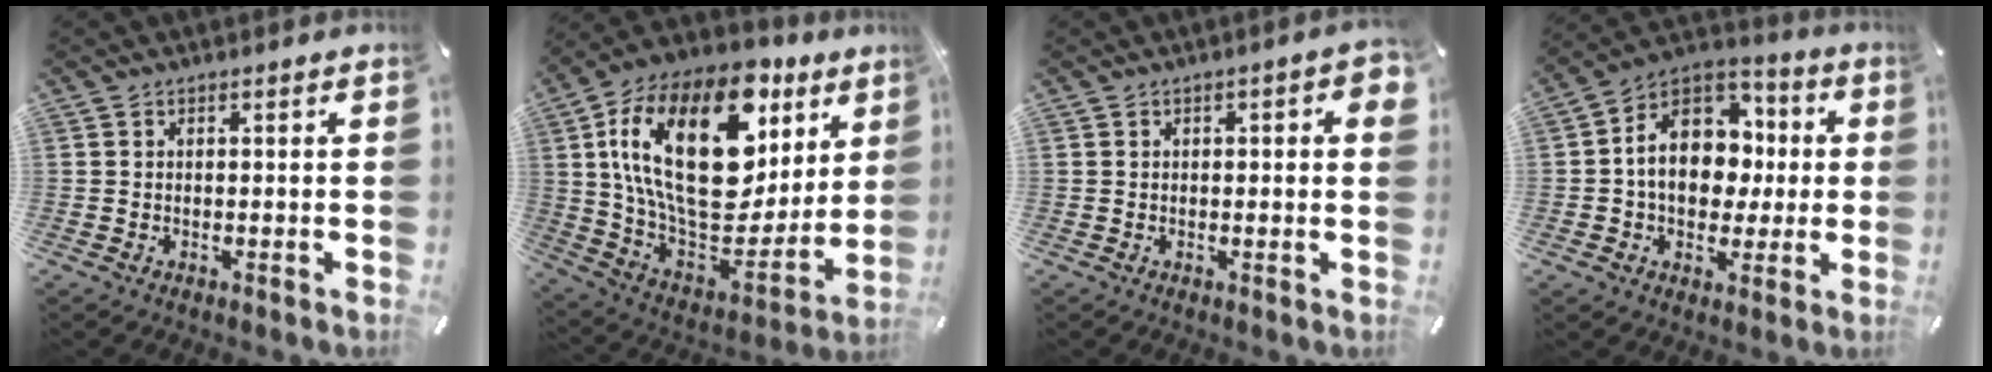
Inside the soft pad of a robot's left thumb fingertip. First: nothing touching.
{"total": 30.4, "force": [10.2, 17.1, 23.0], "torque": [-0.447, -0.059, 0.176]}
{"total": 2.7, "force": [0.2, 1.0, 2.4], "torque": [-0.029, 0.000, -0.001]}
{"total": 14.6, "force": [0.0, 11.9, 8.5], "torque": [-0.153, -0.002, 0.002]}